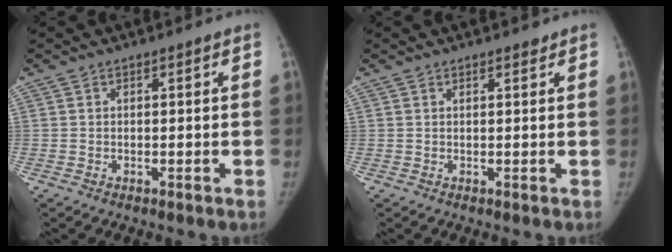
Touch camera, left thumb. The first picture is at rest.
{"total": 0.8, "force": [0.7, 0.3, 0.3], "torque": [-0.007, -0.004, 0.009]}